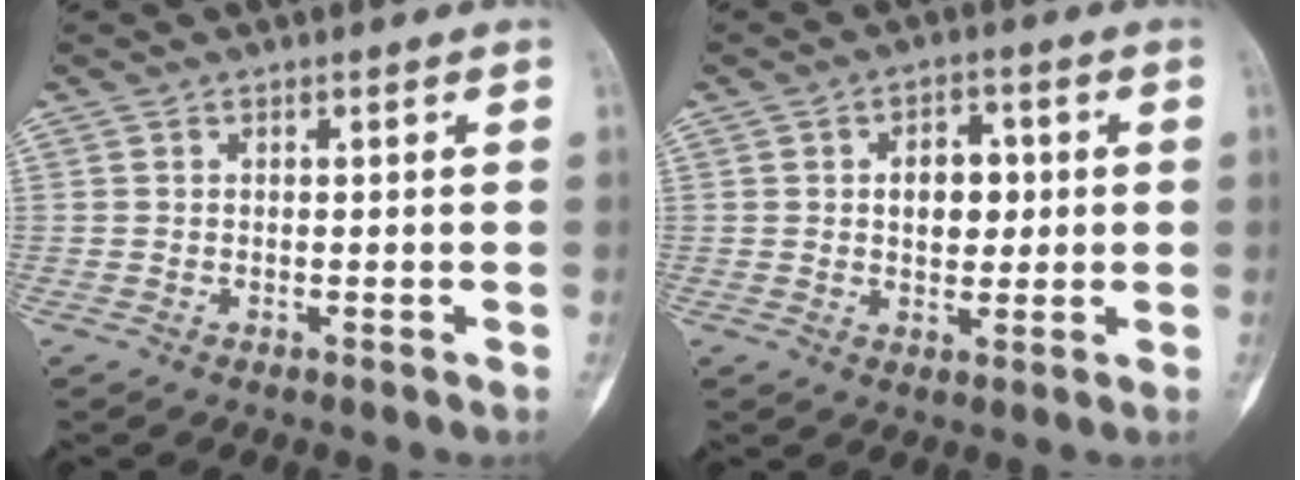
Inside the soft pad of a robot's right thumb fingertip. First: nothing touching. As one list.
[{"total": 6.9, "force": [0.9, 4.5, 5.1], "torque": [-0.050, 0.003, 0.013]}]